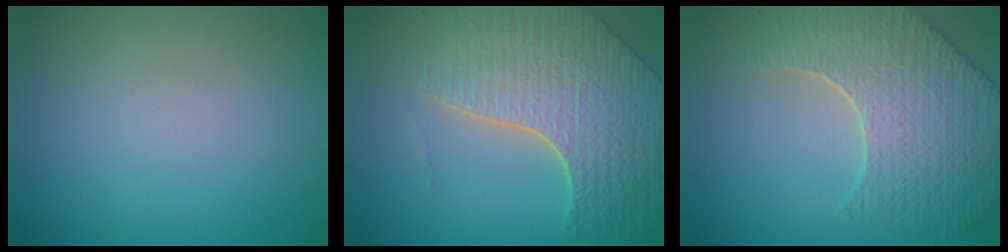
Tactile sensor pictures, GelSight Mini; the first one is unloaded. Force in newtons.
{"total": 8.1, "press": 5.7, "slide": 5.7}
{"total": 7.9, "press": 5.9, "slide": 5.3}